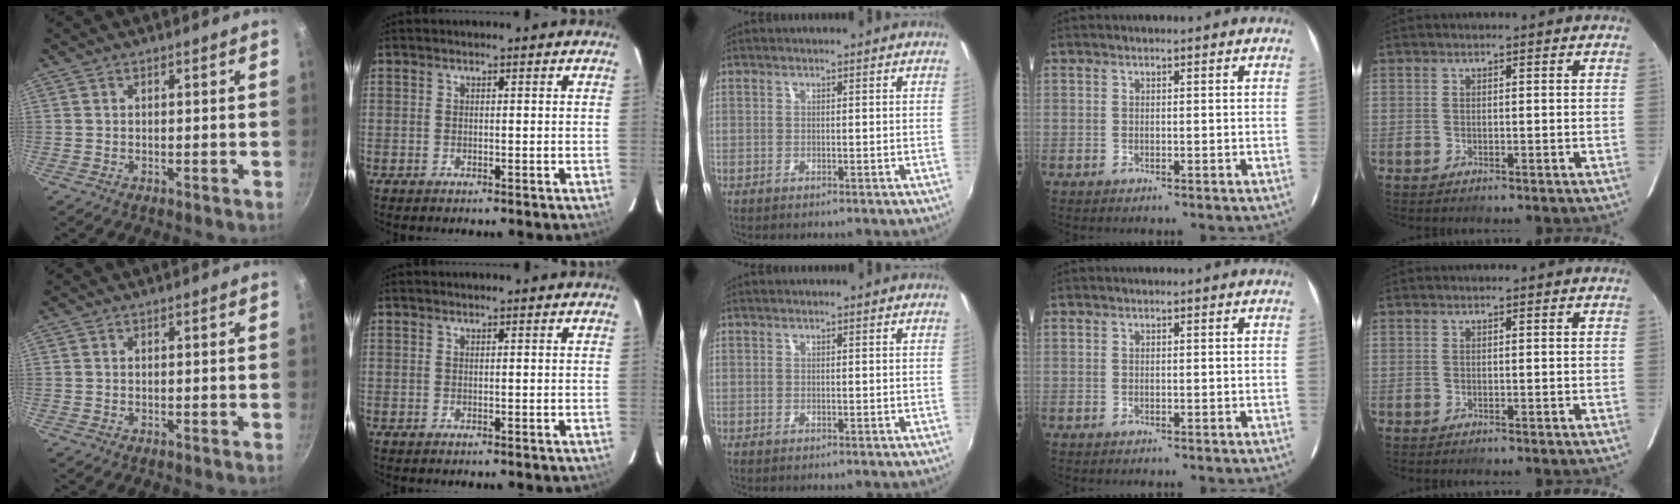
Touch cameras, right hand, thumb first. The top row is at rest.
{}